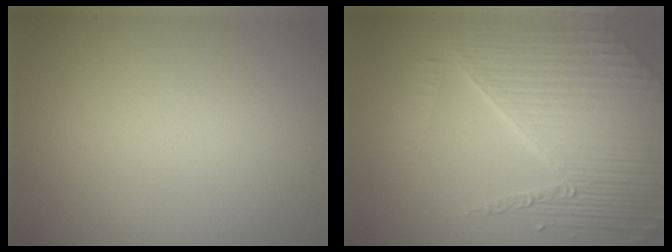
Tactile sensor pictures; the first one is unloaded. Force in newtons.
{"total": 7.2, "press": 5.5, "slide": 4.6}